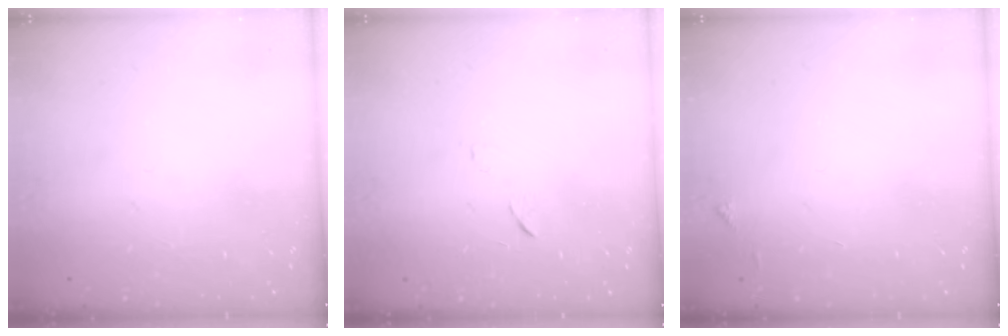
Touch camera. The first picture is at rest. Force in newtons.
{"total": 5.0, "press": 4.9, "slide": 0.6}
{"total": 3.6, "press": 3.6, "slide": 0.5}